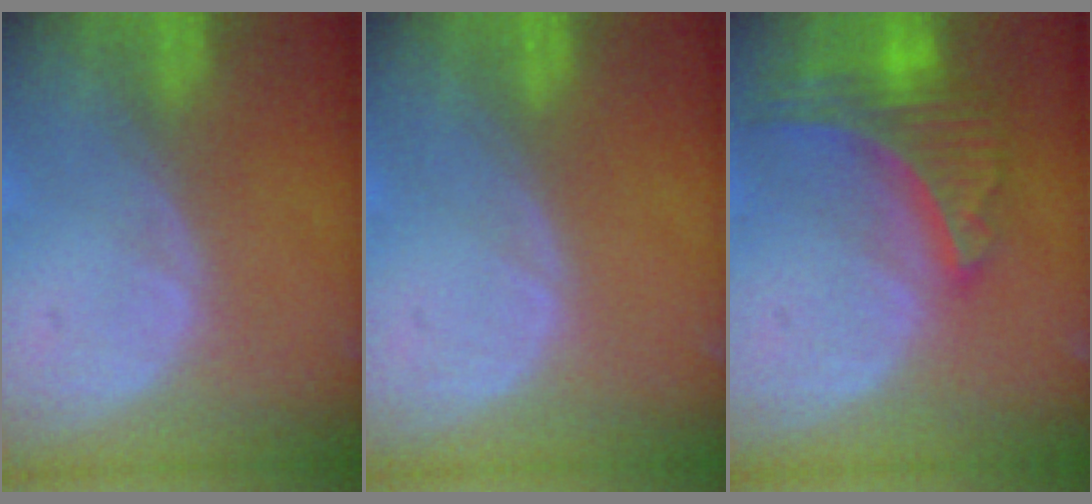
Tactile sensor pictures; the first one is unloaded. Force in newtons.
{"total": 0.0}
{"total": 8.9, "press": 7.6, "slide": 4.5}